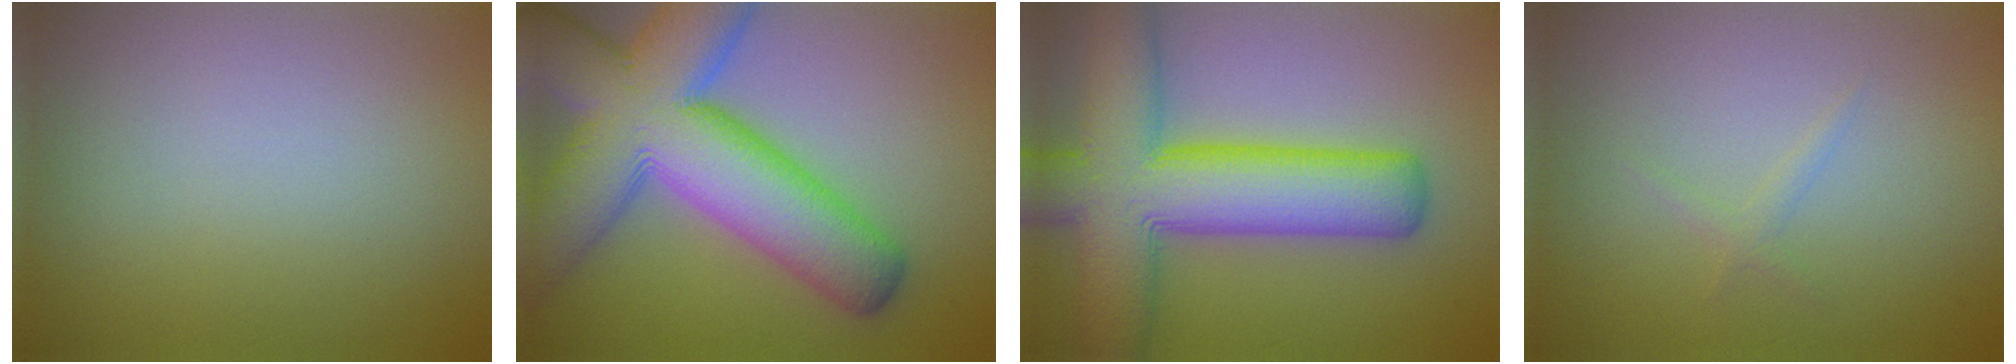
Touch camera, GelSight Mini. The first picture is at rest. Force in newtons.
{"total": 14.5, "press": 14.4, "slide": 0.8}
{"total": 11.3, "press": 11.3, "slide": 0.5}
{"total": 0.7, "press": 0.7, "slide": 0.1}